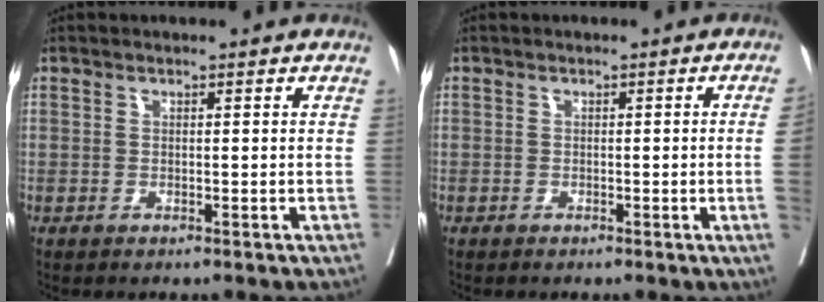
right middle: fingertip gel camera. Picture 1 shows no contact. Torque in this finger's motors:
{"motor_torque": [1.08, -1.06, -0.33, -0.21]}